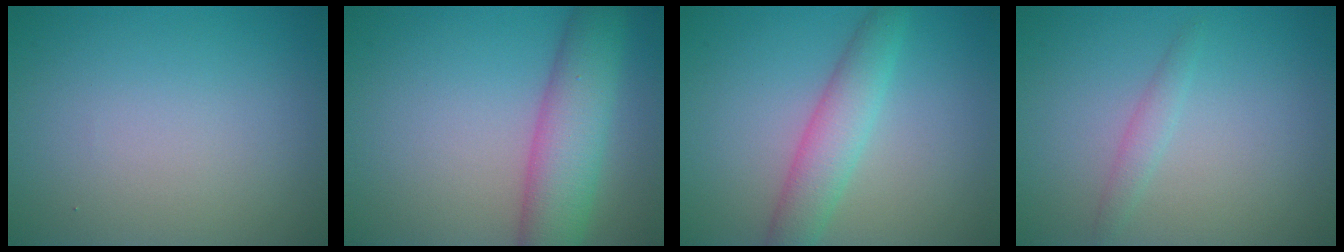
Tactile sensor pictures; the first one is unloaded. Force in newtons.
{"total": 6.7, "press": 6.7, "slide": 0.3}
{"total": 3.9, "press": 3.9, "slide": 0.0}
{"total": 1.2, "press": 1.2, "slide": 0.1}